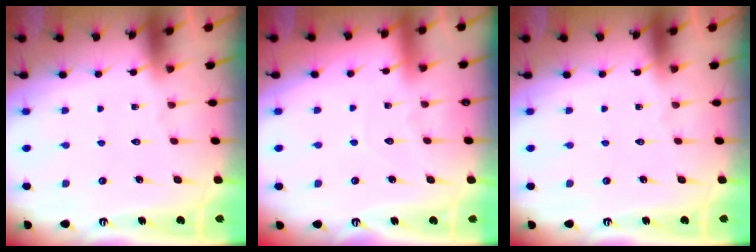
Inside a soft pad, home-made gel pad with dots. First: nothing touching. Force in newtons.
{"total": 3.7, "press": 3.7, "slide": 0.4}
{"total": 0.0}